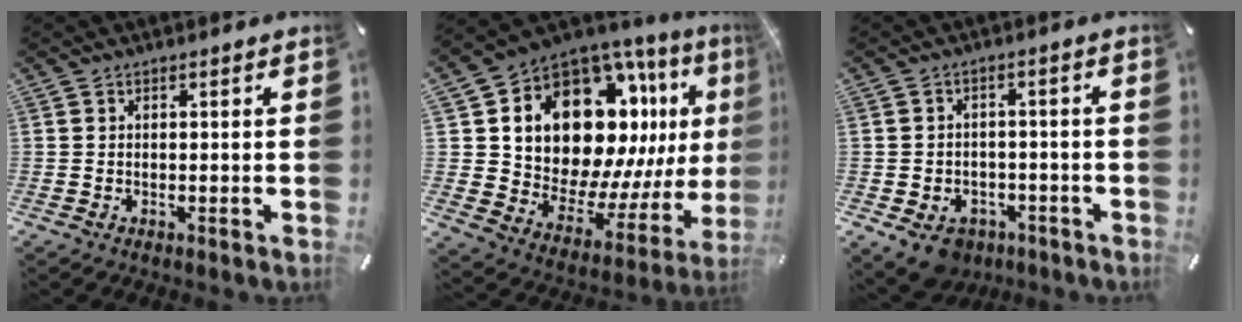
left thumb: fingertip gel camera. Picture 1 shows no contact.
{"total": 19.8, "force": [7.9, 13.4, 12.3], "torque": [-0.212, -0.072, 0.152]}
{"total": 6.7, "force": [-4.2, 4.6, 2.6], "torque": [-0.056, 0.027, -0.076]}